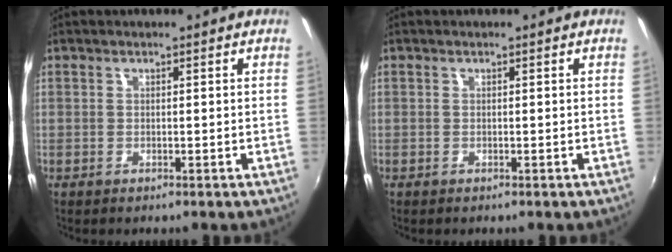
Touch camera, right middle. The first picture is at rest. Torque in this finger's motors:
{"motor_torque": [0.71, -0.82, 0.14, 0.02]}